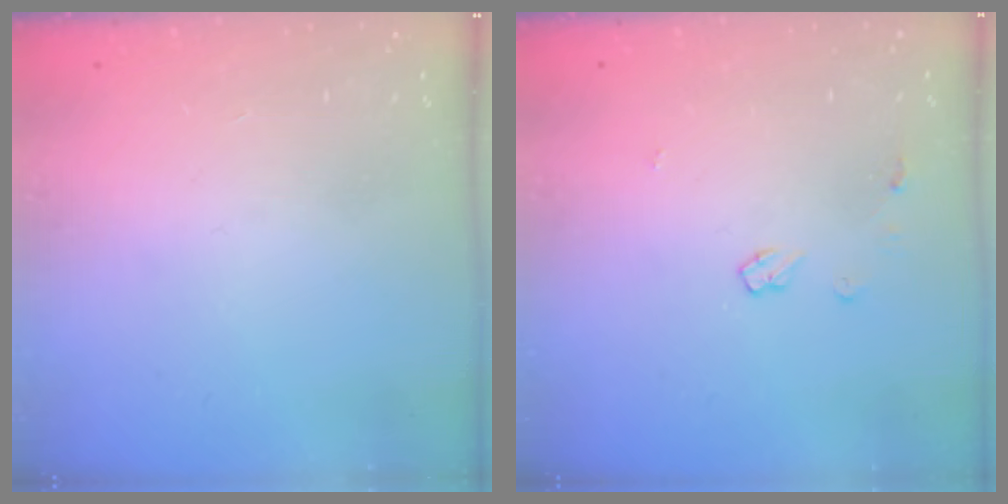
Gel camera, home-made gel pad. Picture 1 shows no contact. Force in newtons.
{"total": 4.8, "press": 4.8, "slide": 0.6}